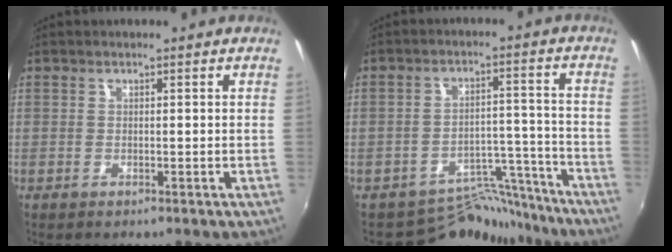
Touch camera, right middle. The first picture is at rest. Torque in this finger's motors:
{"motor_torque": [-0.42, -0.13, -0.09, -0.03]}